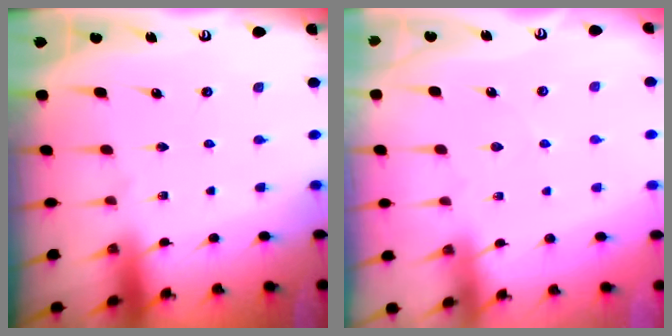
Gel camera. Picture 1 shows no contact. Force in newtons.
{"total": 2.3, "press": 2.3, "slide": 0.4}